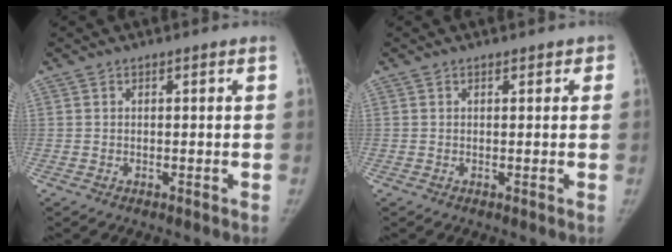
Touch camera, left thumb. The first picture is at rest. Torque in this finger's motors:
{"motor_torque": [-0.13, 0.13, -0.36, 0.26, 0.00]}